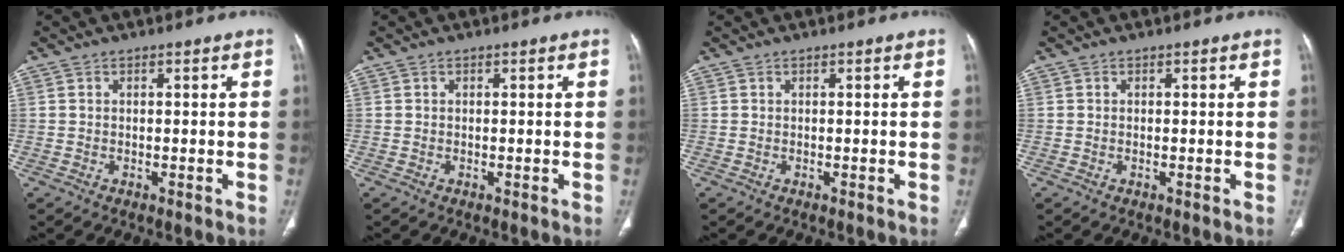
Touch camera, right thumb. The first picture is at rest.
{"total": 0.0}
{"total": 0.0}
{"total": 0.0}